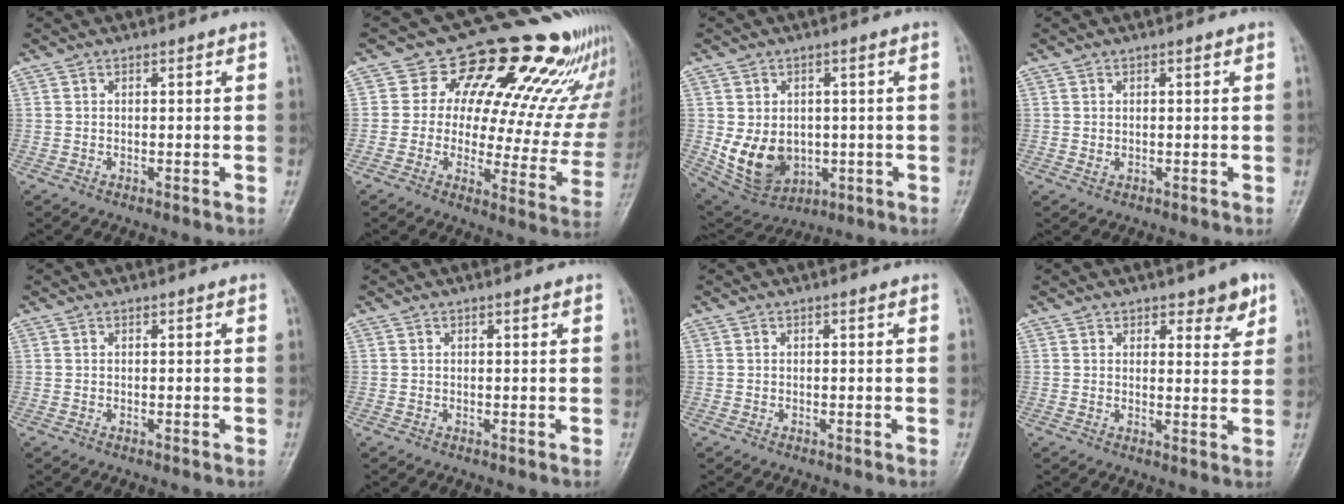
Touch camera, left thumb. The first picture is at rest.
{"total": 19.9, "force": [15.2, 8.9, 9.3], "torque": [-0.057, -0.088, 0.171]}
{"total": 10.8, "force": [-0.9, 8.4, 6.7], "torque": [-0.092, -0.007, 0.012]}
{"total": 1.4, "force": [0.3, 0.9, 1.1], "torque": [-0.015, 0.001, 0.010]}
{"total": 0.0}
{"total": 0.5, "force": [0.3, 0.1, 0.4], "torque": [-0.007, -0.001, 0.004]}
{"total": 0.0}
{"total": 4.8, "force": [3.0, 2.2, 3.1], "torque": [-0.015, -0.018, 0.037]}